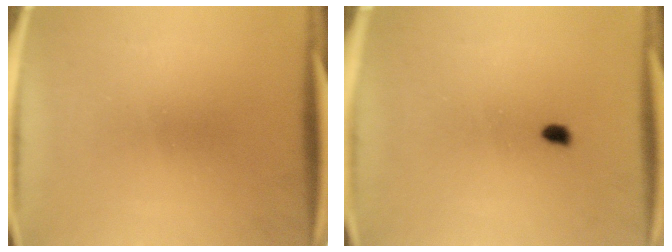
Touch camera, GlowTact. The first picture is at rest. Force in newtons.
{"total": 0.8}